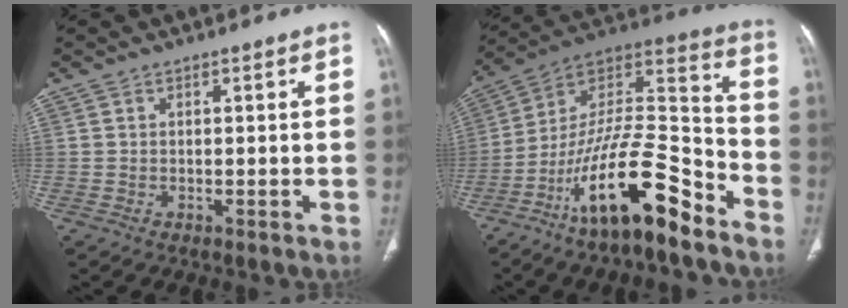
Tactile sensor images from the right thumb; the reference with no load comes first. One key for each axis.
{"total": 22.1, "fx": -13.4, "fy": 6.5, "fz": 16.4, "tx": -0.299, "ty": 0.082, "tz": -0.232}